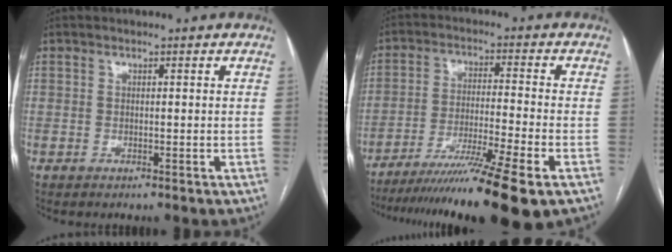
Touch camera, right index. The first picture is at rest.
{"total": 15.4, "force": [-11.2, -1.4, 10.5], "torque": [-0.162, -0.037, -0.183]}